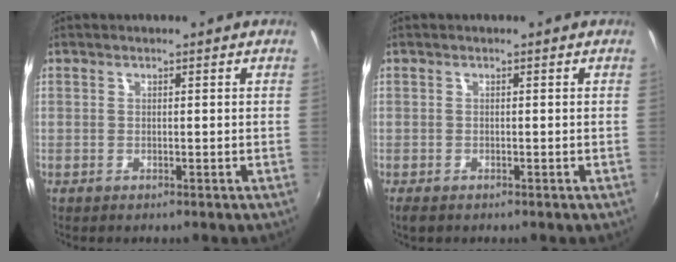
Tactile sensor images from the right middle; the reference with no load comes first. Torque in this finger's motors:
{"motor_torque": [0.23, -0.19, 0.05, 0.02]}